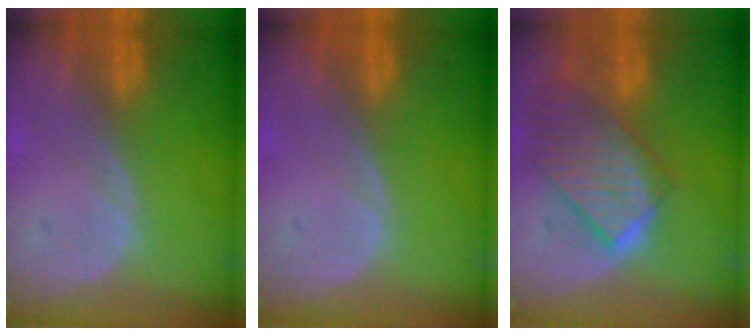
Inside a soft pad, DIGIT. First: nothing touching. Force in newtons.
{"total": 0.0}
{"total": 9.8, "press": 8.6, "slide": 4.8}